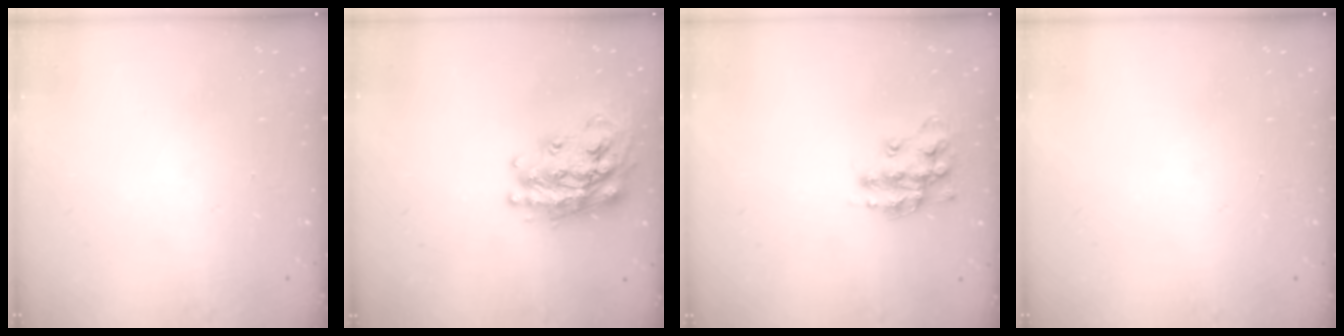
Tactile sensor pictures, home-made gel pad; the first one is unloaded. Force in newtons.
{"total": 23.5, "press": 23.4, "slide": 2.0}
{"total": 13.8, "press": 13.8, "slide": 0.8}
{"total": 0.0}